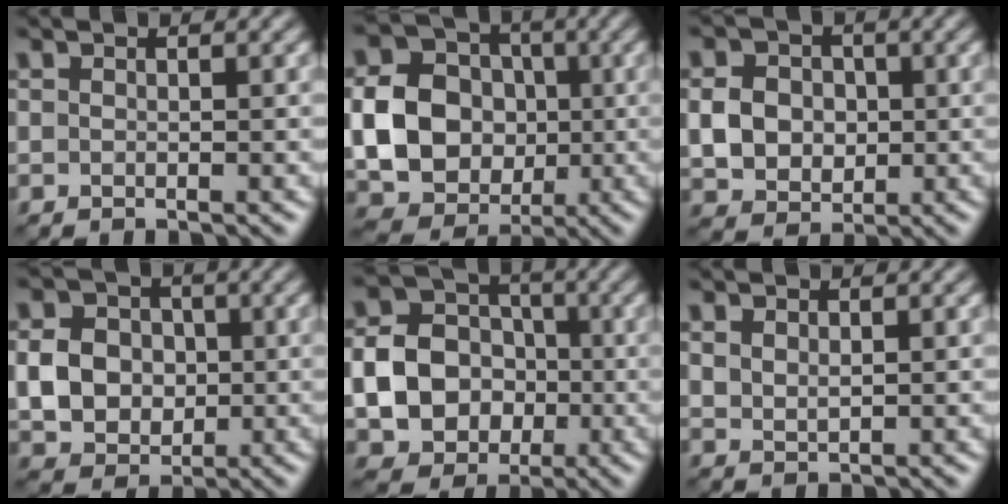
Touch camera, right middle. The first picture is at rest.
{"total": 11.2, "force": [-1.0, 9.7, 5.4], "torque": [-0.101, -0.020, -0.026]}
{"total": 4.2, "force": [-0.2, 3.6, 2.2], "torque": [-0.045, -0.003, -0.007]}
{"total": 4.9, "force": [-0.3, 4.3, 2.4], "torque": [-0.047, 0.000, -0.009]}
{"total": 7.0, "force": [-1.4, 5.9, 3.5], "torque": [-0.063, -0.004, -0.035]}
{"total": 1.1, "force": [0.5, 0.7, 0.7], "torque": [-0.017, -0.006, 0.015]}